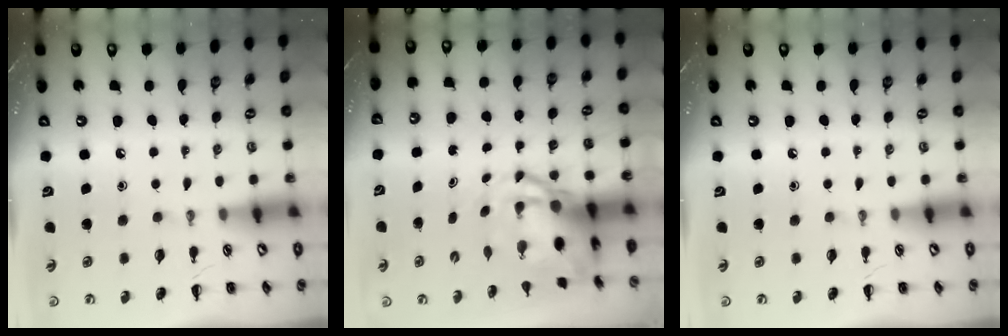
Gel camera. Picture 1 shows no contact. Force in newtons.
{"total": 6.6, "press": 6.4, "slide": 1.7}
{"total": 0.0}